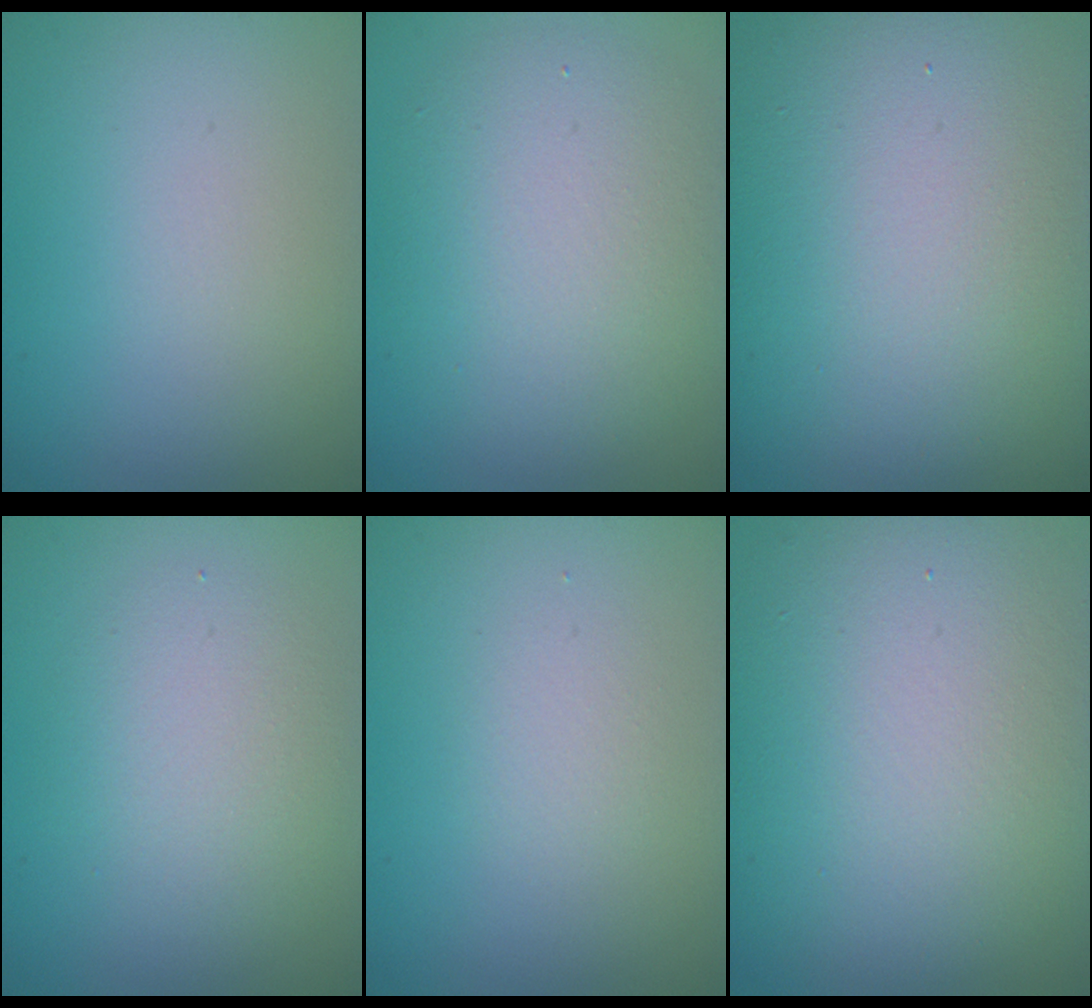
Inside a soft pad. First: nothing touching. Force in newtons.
{"total": 6.1, "press": 6.1, "slide": 0.4}
{"total": 16.3, "press": 16.3, "slide": 0.9}
{"total": 3.2, "press": 3.2, "slide": 0.1}
{"total": 1.2, "press": 1.2, "slide": 0.0}
{"total": 13.5, "press": 13.5, "slide": 0.5}